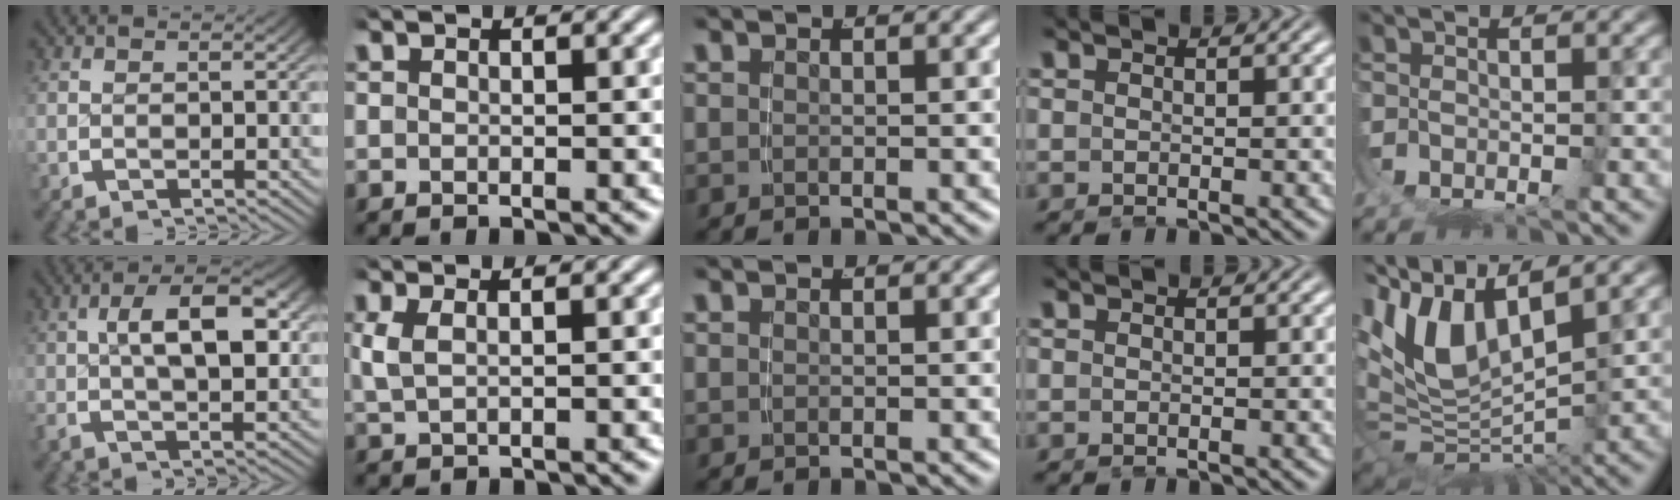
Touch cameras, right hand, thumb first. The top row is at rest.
{"thumb": {"total": 7.6, "force": [0.6, 3.6, 6.7], "torque": [-0.109, 0.001, 0.010]}, "index": {"total": 2.4, "force": [0.0, 1.9, 1.4], "torque": [-0.045, -0.006, 0.004]}, "little": {"total": 12.4, "force": [1.2, 8.1, 9.3], "torque": [-0.191, -0.030, 0.028]}}